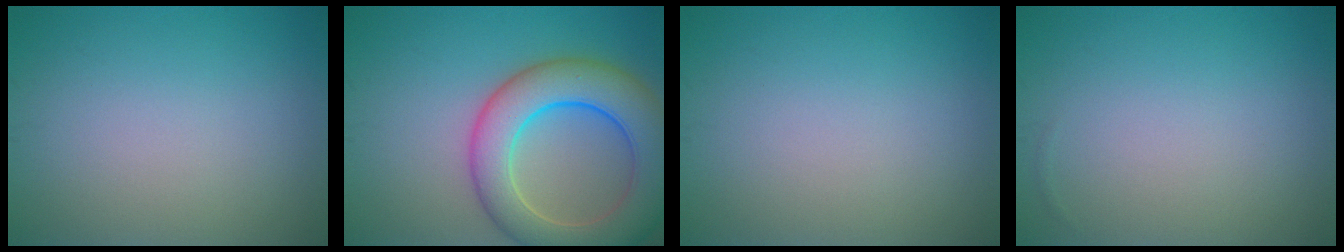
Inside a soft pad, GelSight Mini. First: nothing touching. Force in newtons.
{"total": 9.4, "press": 9.4, "slide": 0.5}
{"total": 0.0}
{"total": 0.0}